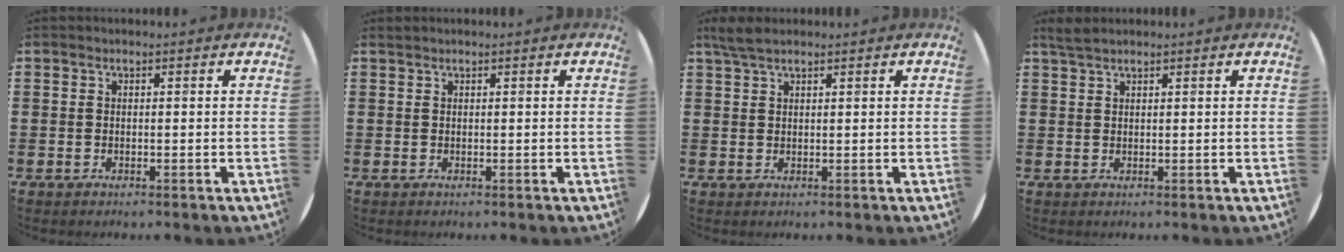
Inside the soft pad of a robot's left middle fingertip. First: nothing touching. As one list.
[{"total": 0.0}, {"total": 2.6, "force": [2.1, 0.7, 1.5], "torque": [-0.032, 0.005, 0.038]}, {"total": 1.5, "force": [1.4, 0.2, 0.6], "torque": [-0.012, 0.003, 0.025]}]